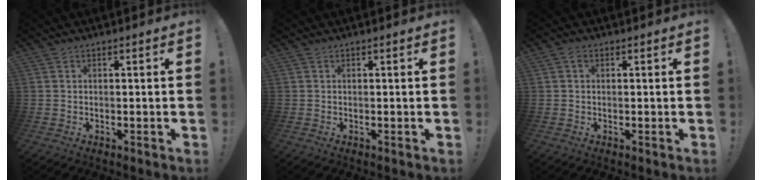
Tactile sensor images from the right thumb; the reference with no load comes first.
{"total": 0.0}
{"total": 1.0, "force": [0.2, 0.7, 0.6], "torque": [-0.014, 0.002, 0.003]}